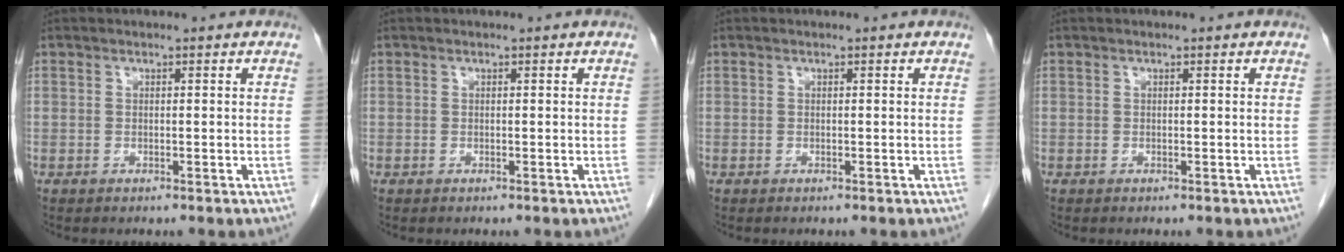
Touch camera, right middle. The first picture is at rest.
{"total": 0.0}
{"total": 0.0}
{"total": 0.0}